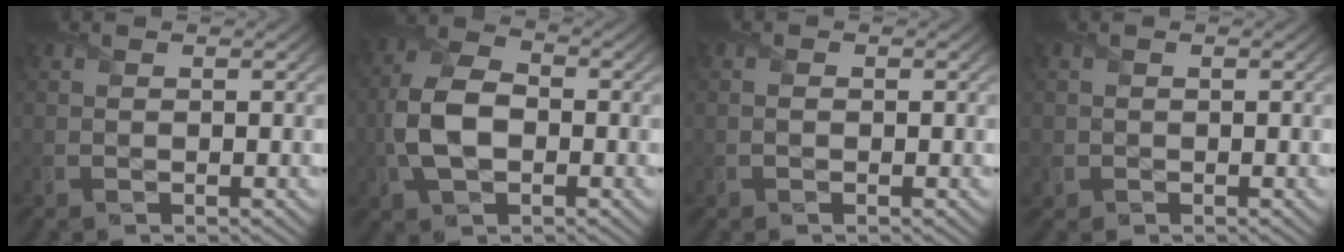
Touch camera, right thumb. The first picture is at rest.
{"total": 8.2, "force": [-1.5, 5.2, 6.3], "torque": [-0.145, 0.000, -0.032]}
{"total": 1.0, "force": [-0.2, 0.8, 0.6], "torque": [-0.016, 0.000, -0.001]}
{"total": 1.5, "force": [-0.3, 1.5, 0.1], "torque": [0.003, -0.005, -0.007]}